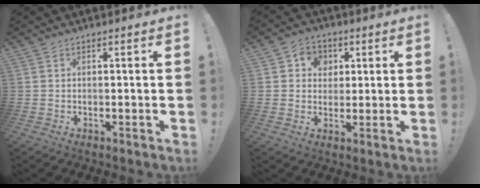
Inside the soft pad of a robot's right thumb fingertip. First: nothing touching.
{"total": 6.9, "force": [1.4, 6.5, 1.9], "torque": [-0.022, -0.001, 0.027]}